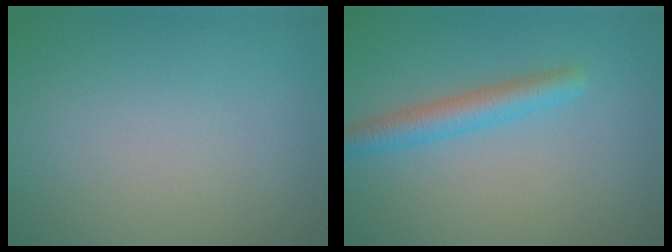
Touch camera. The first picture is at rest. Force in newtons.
{"total": 3.1, "press": 3.1, "slide": 0.1}